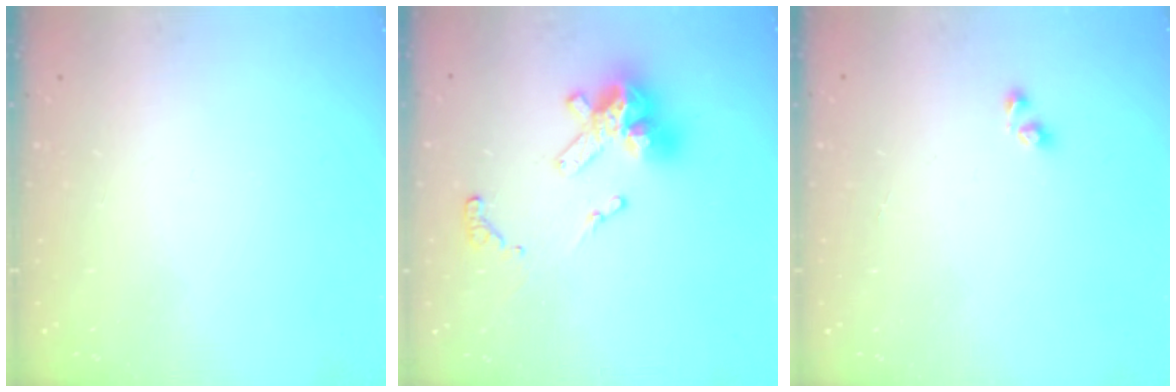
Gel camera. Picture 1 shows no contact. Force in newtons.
{"total": 14.9, "press": 14.8, "slide": 1.7}
{"total": 2.9, "press": 2.9, "slide": 0.3}